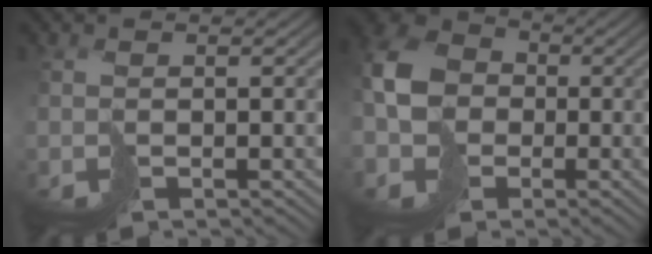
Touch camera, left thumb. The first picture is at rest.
{"total": 9.2, "force": [-1.9, 7.7, 4.7], "torque": [-0.137, -0.019, -0.040]}